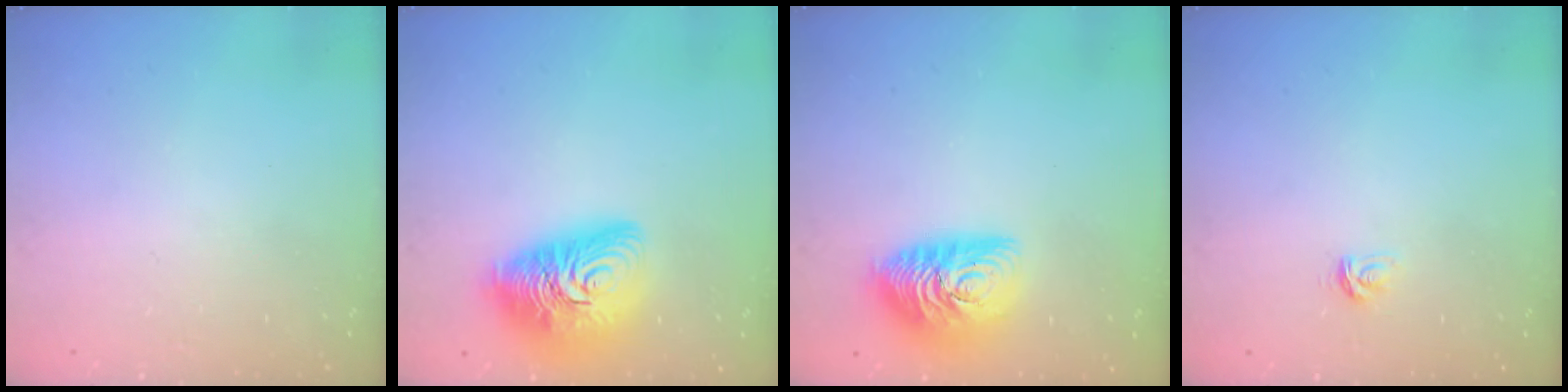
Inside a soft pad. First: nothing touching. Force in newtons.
{"total": 17.9, "press": 17.8, "slide": 1.3}
{"total": 14.0, "press": 14.0, "slide": 0.9}
{"total": 2.7, "press": 2.7, "slide": 0.4}